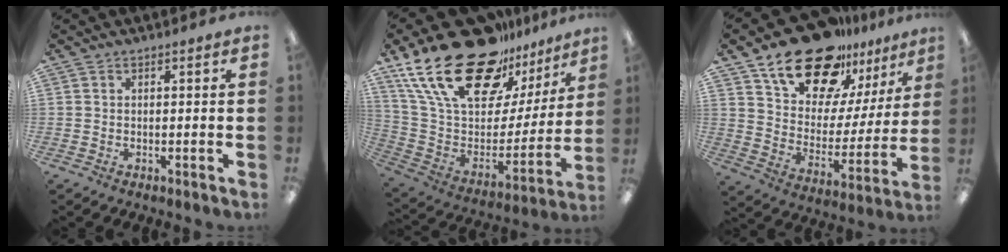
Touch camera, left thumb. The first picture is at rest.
{"total": 28.0, "force": [19.4, 13.0, 15.4], "torque": [-0.280, -0.123, 0.353]}
{"total": 21.5, "force": [16.5, 10.4, 9.0], "torque": [-0.161, -0.110, 0.295]}